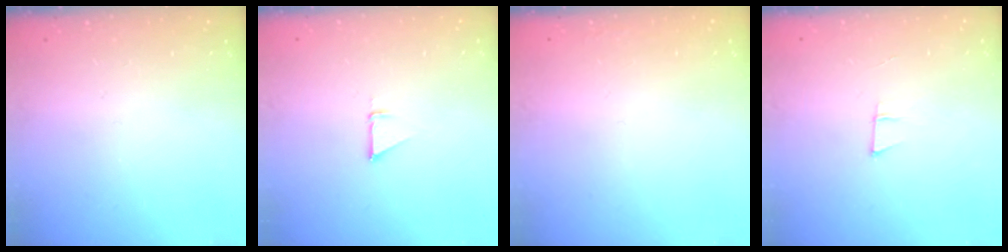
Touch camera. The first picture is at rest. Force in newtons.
{"total": 2.5, "press": 2.5, "slide": 0.1}
{"total": 1.6, "press": 1.5, "slide": 0.1}
{"total": 5.7, "press": 4.9, "slide": 2.8}